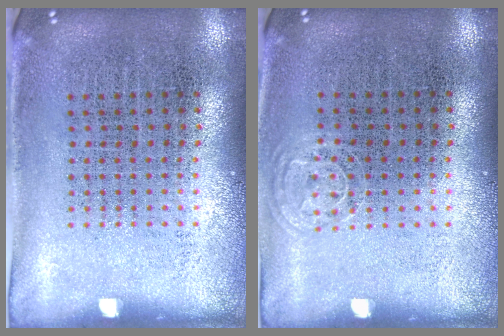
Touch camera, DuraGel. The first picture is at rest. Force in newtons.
{"total": 0.6, "press": 0.6, "slide": 0.3}